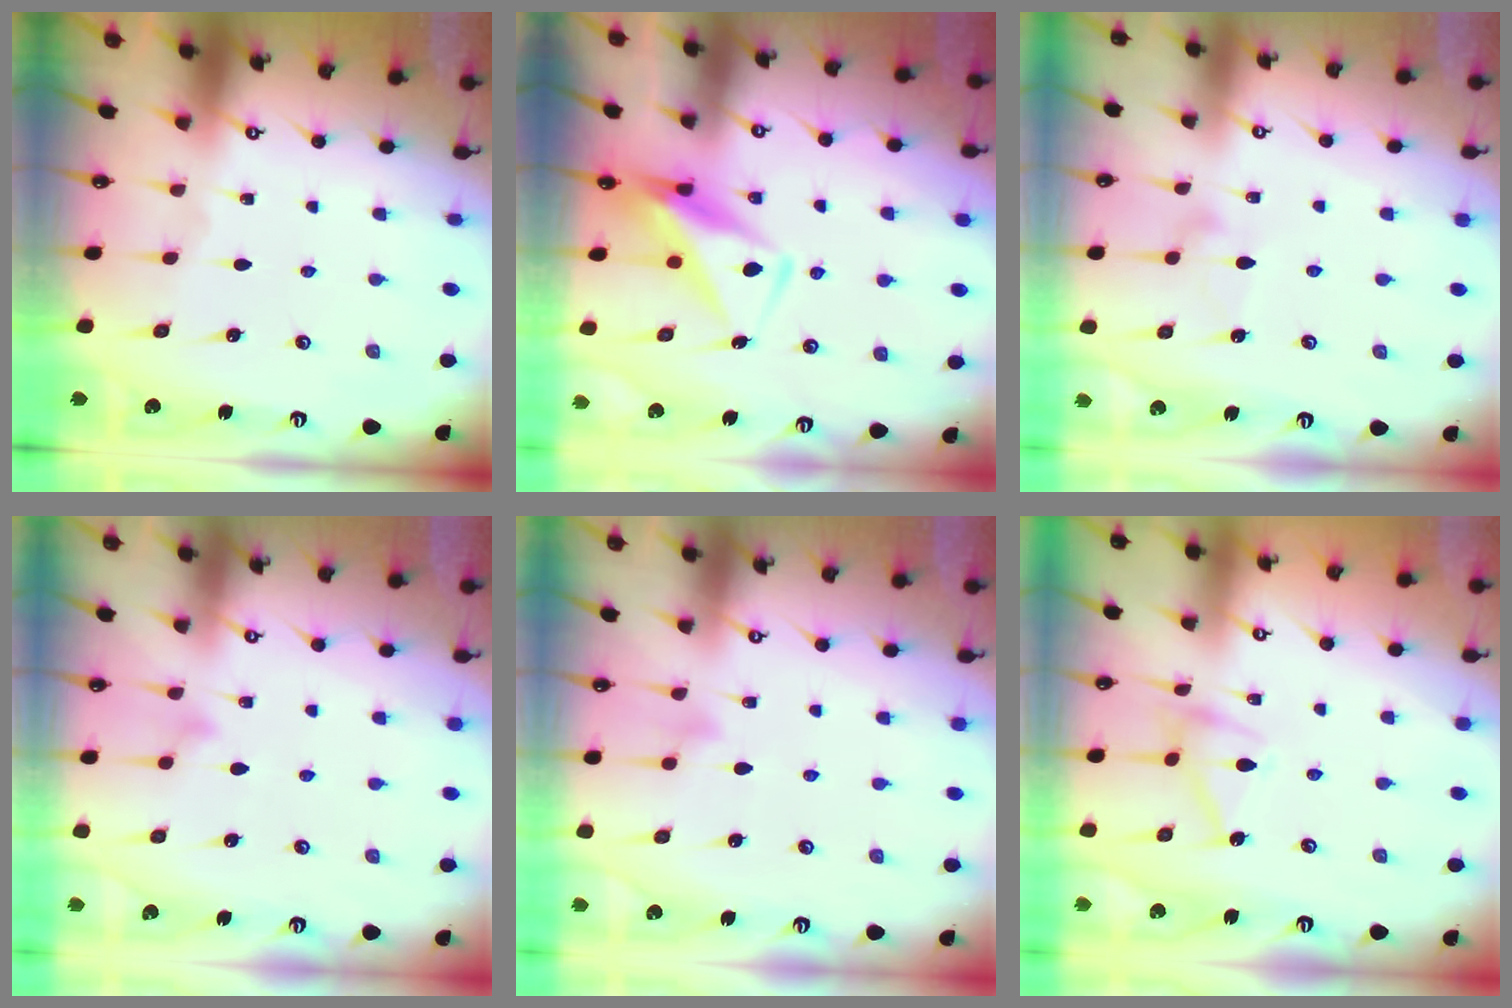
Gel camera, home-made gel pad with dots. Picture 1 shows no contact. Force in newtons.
{"total": 10.8, "press": 10.8, "slide": 1.2}
{"total": 8.5, "press": 8.5, "slide": 0.3}
{"total": 8.3, "press": 8.3, "slide": 0.7}
{"total": 5.9, "press": 5.9, "slide": 0.3}
{"total": 12.3, "press": 12.3, "slide": 0.2}